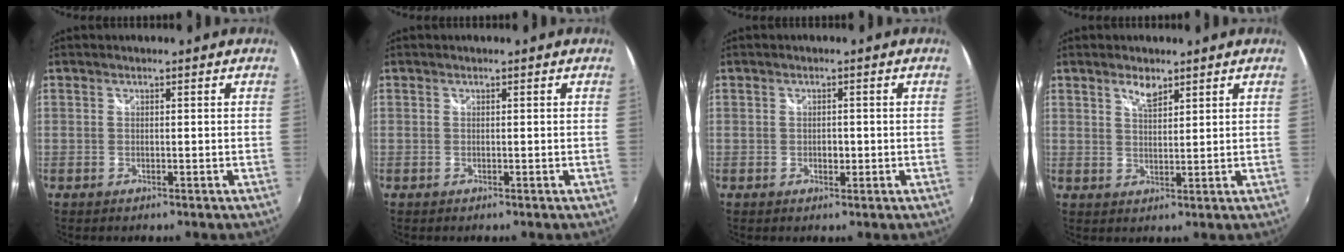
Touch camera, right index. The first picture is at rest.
{"total": 0.0}
{"total": 1.6, "force": [-0.3, 1.2, 1.0], "torque": [-0.015, 0.000, -0.005]}
{"total": 3.2, "force": [2.3, 1.3, 1.9], "torque": [-0.029, 0.003, 0.040]}